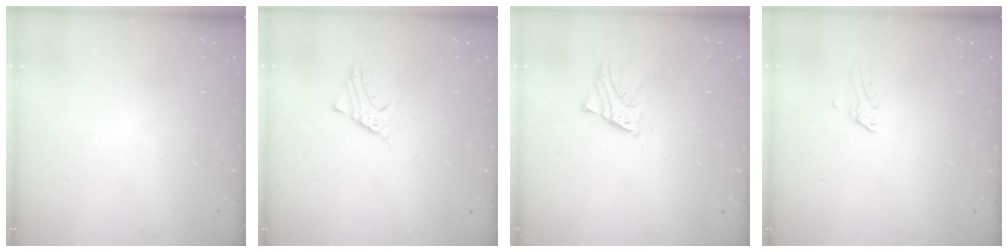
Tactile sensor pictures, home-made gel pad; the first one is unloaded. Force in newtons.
{"total": 2.5, "press": 2.5, "slide": 0.1}
{"total": 2.5, "press": 2.5, "slide": 0.1}
{"total": 0.0}